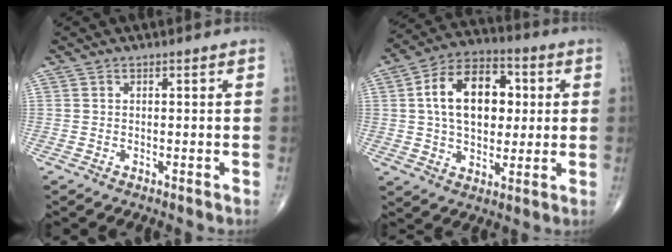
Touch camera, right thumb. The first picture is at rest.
{"total": 16.5, "force": [2.7, 10.6, 12.4], "torque": [-0.172, 0.013, 0.040]}